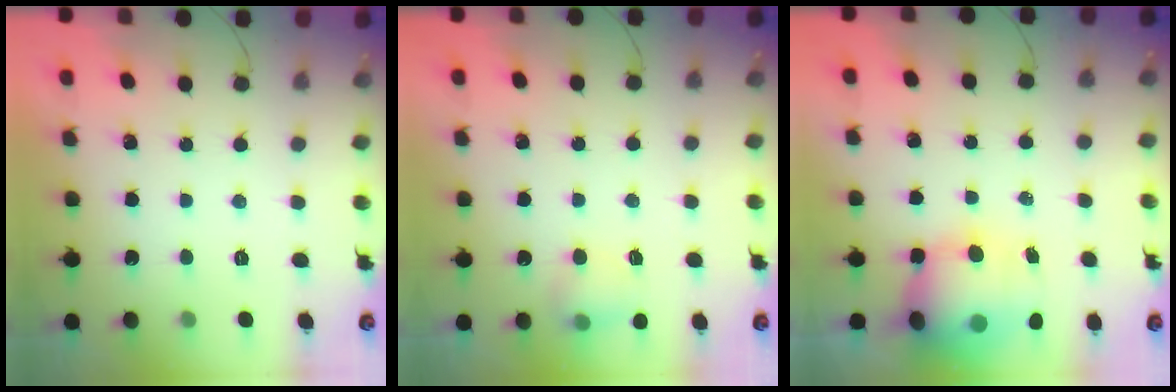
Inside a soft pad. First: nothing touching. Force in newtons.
{"total": 5.7, "press": 5.5, "slide": 1.6}
{"total": 13.4, "press": 13.0, "slide": 3.5}